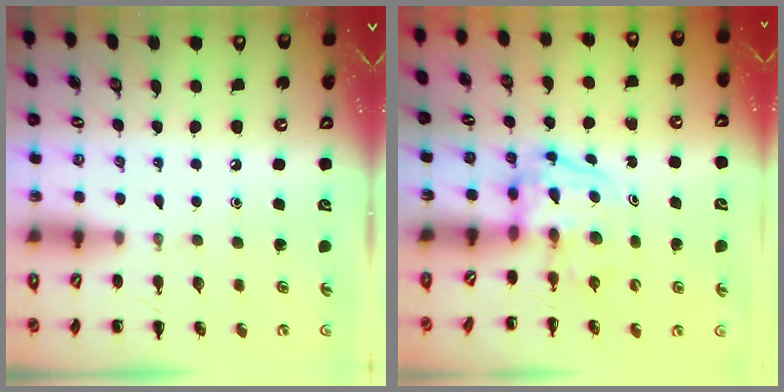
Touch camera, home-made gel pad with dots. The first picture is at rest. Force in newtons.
{"total": 3.5, "press": 3.5, "slide": 0.5}